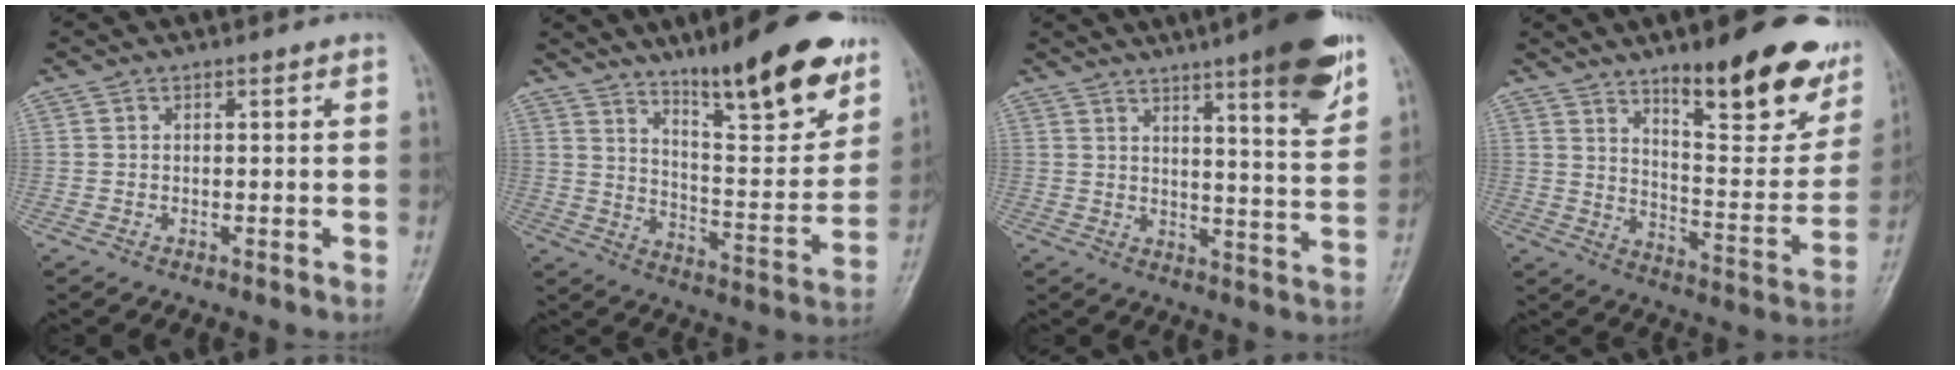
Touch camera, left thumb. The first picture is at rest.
{"total": 19.4, "force": [13.1, 4.1, 13.8], "torque": [-0.167, -0.071, 0.208]}
{"total": 15.2, "force": [9.3, 2.1, 11.9], "torque": [-0.148, -0.047, 0.128]}
{"total": 24.3, "force": [14.4, 7.7, 18.0], "torque": [-0.198, -0.064, 0.213]}